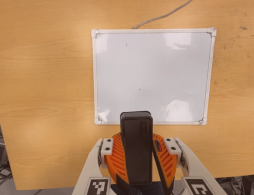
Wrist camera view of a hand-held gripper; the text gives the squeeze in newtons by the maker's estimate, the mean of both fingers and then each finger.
{"total": 11.2, "left": 10.7, "right": 11.6}